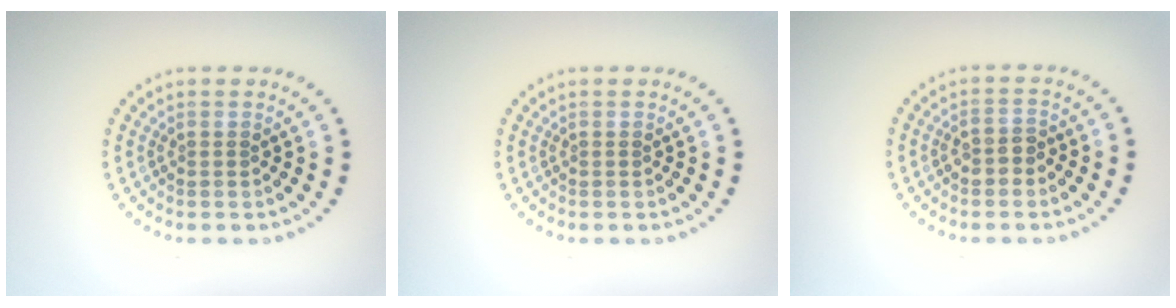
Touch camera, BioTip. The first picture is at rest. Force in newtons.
{"total": 0.0}
{"total": 1.7, "press": 1.6, "slide": 0.6}